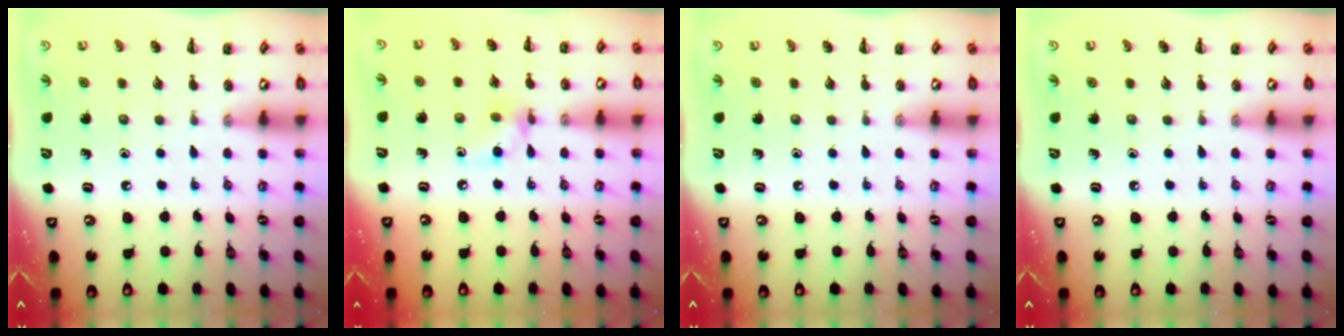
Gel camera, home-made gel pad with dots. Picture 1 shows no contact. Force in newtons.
{"total": 6.5, "press": 6.5, "slide": 0.6}
{"total": 0.0}
{"total": 0.0}